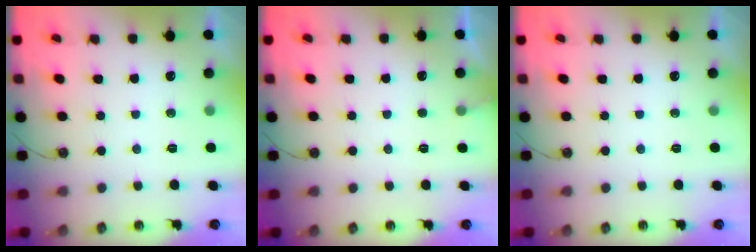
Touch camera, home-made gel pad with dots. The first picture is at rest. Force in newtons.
{"total": 4.6, "press": 4.6, "slide": 0.3}
{"total": 0.0}